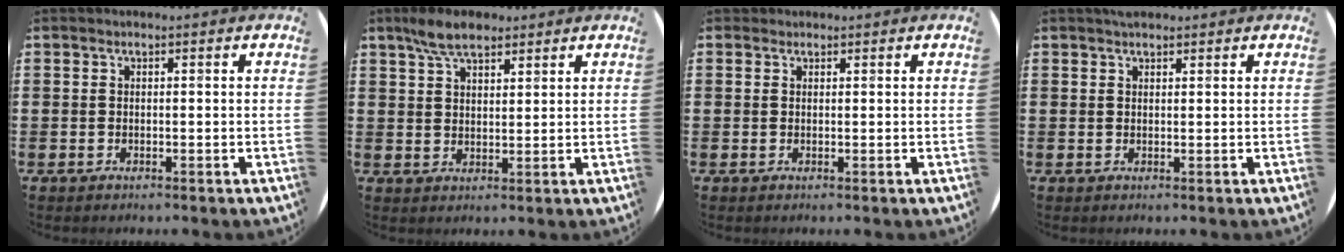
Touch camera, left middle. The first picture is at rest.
{"total": 5.5, "force": [4.3, 2.1, 2.7], "torque": [-0.063, 0.003, 0.081]}
{"total": 0.6, "force": [0.6, 0.3, -0.1], "torque": [0.009, 0.000, 0.010]}
{"total": 1.2, "force": [1.1, 0.3, 0.2], "torque": [-0.006, 0.002, 0.022]}